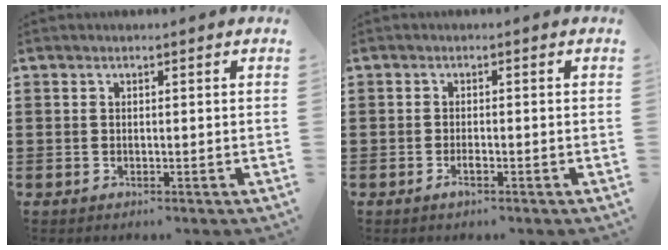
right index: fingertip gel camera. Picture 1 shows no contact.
{"total": 1.6, "force": [-1.0, 0.3, 1.3], "torque": [-0.032, -0.006, -0.019]}